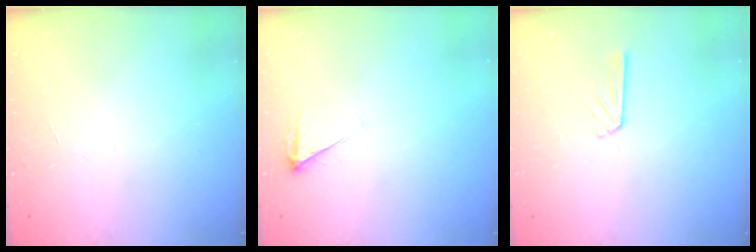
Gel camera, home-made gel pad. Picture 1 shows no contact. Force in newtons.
{"total": 4.9, "press": 4.8, "slide": 0.7}
{"total": 4.6, "press": 4.5, "slide": 0.4}